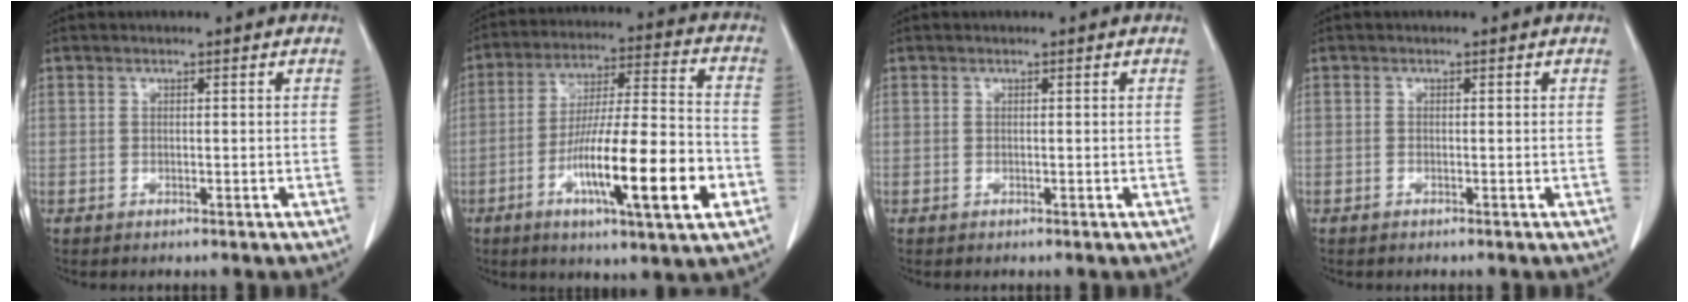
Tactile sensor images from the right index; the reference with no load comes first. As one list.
[{"total": 18.1, "force": [-6.4, 1.5, 16.9], "torque": [-0.280, -0.009, -0.102]}, {"total": 0.0}, {"total": 0.0}]